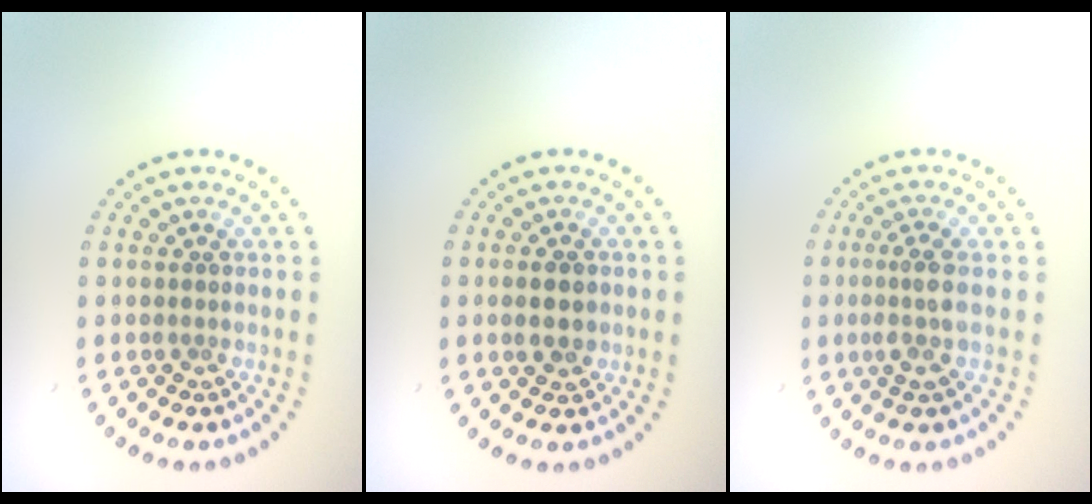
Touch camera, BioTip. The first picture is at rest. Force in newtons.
{"total": 2.6, "press": 2.6, "slide": 0.1}
{"total": 2.2, "press": 1.8, "slide": 1.1}